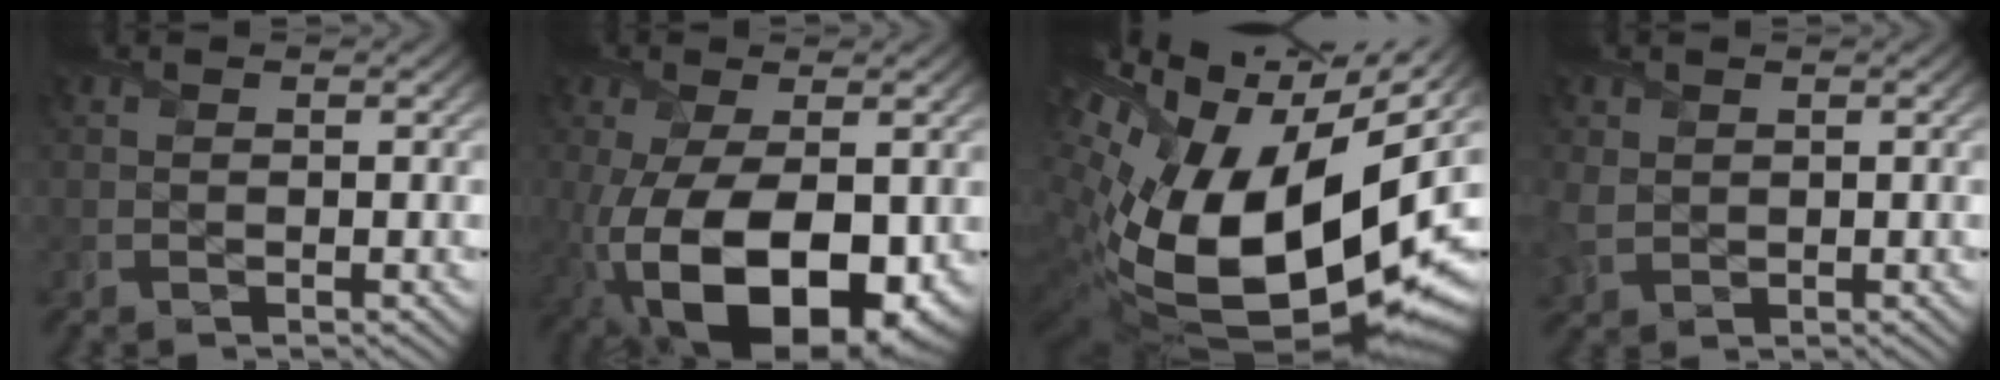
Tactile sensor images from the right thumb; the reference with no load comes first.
{"total": 16.5, "force": [-5.1, 8.7, 13.1], "torque": [-0.254, -0.049, -0.063]}
{"total": 22.5, "force": [0.1, 11.9, 19.1], "torque": [-0.367, -0.041, 0.017]}
{"total": 3.5, "force": [0.9, 2.8, 1.9], "torque": [-0.064, 0.000, 0.018]}